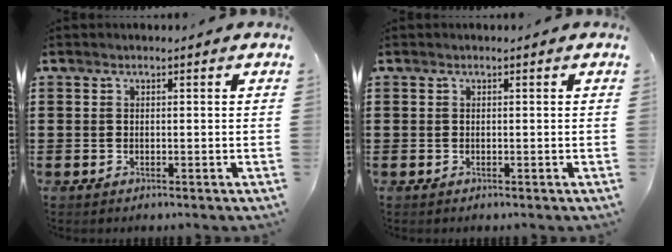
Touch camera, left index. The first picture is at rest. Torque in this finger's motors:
{"motor_torque": [-0.09, 0.09, 0.00, 0.00]}